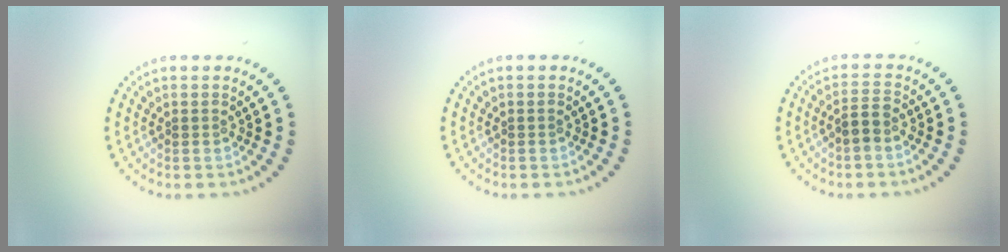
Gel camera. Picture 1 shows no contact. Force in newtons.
{"total": 0.0}
{"total": 1.9, "press": 1.6, "slide": 1.0}